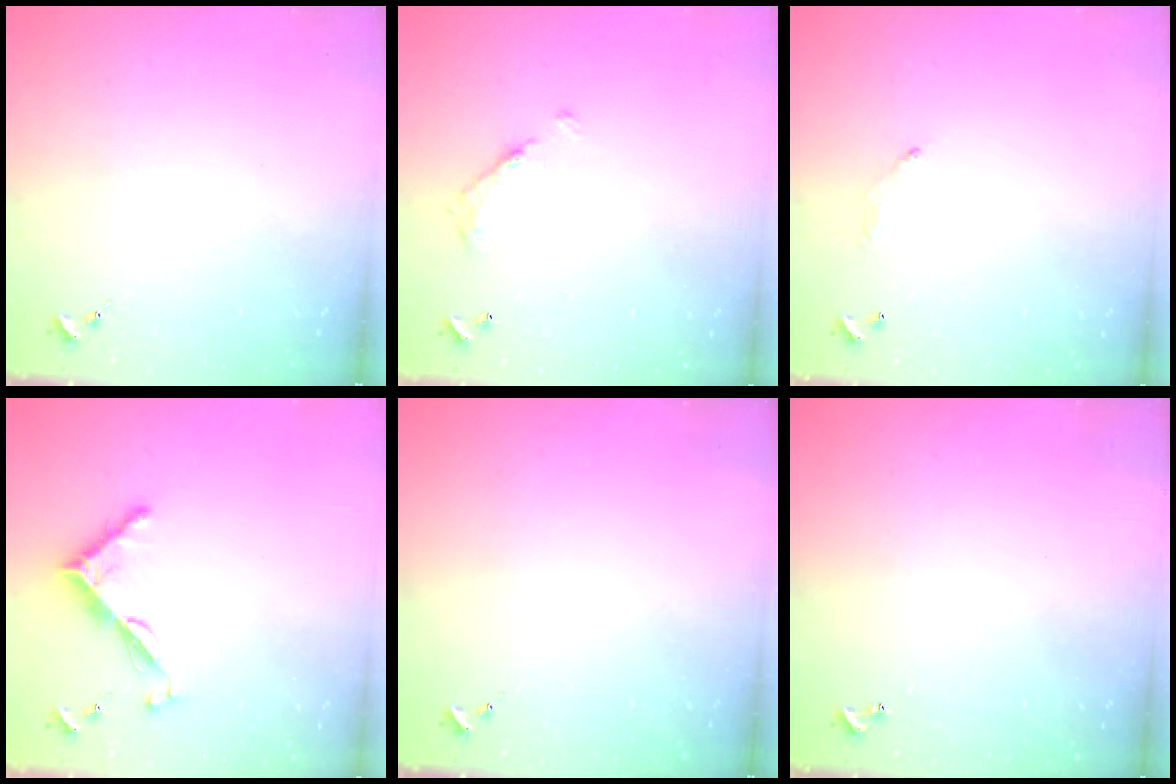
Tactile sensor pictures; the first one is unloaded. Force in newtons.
{"total": 7.9, "press": 7.9, "slide": 0.3}
{"total": 4.0, "press": 4.0, "slide": 0.2}
{"total": 7.2, "press": 7.2, "slide": 0.3}
{"total": 0.0}
{"total": 1.0, "press": 1.0, "slide": 0.2}